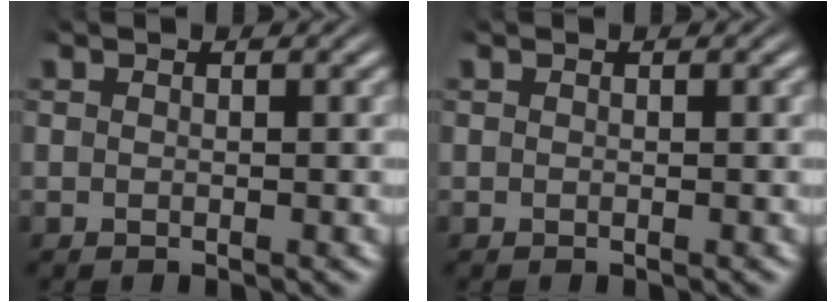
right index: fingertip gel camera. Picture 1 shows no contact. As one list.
[{"total": 0.0}]